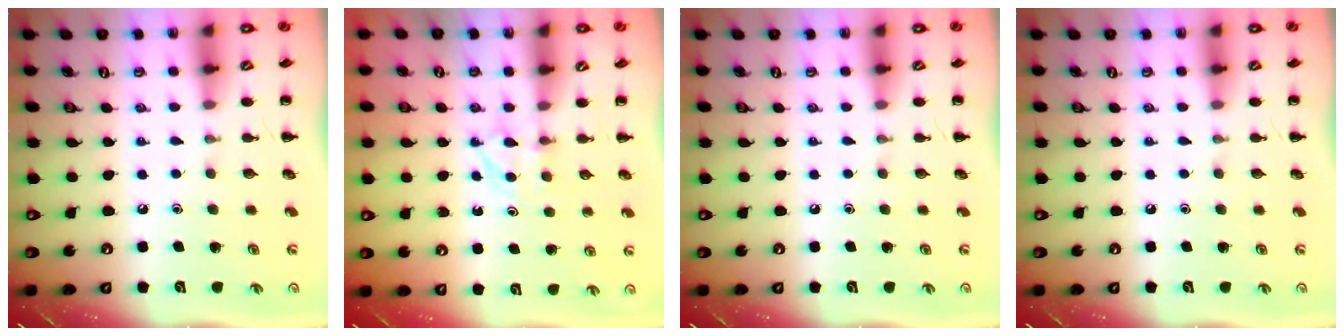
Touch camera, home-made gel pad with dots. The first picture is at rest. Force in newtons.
{"total": 4.1, "press": 3.8, "slide": 1.5}
{"total": 0.0}
{"total": 0.0}